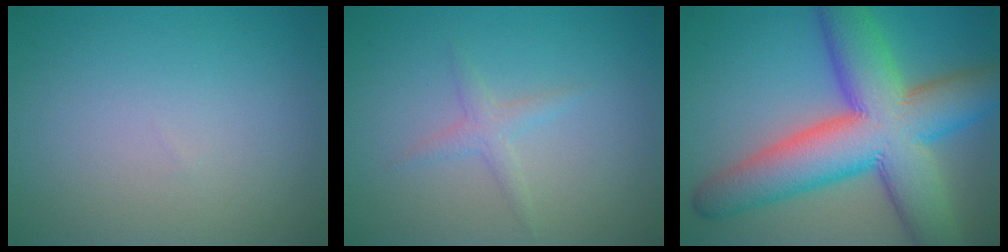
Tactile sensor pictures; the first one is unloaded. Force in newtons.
{"total": 1.4, "press": 1.4, "slide": 0.1}
{"total": 13.4, "press": 13.4, "slide": 0.5}